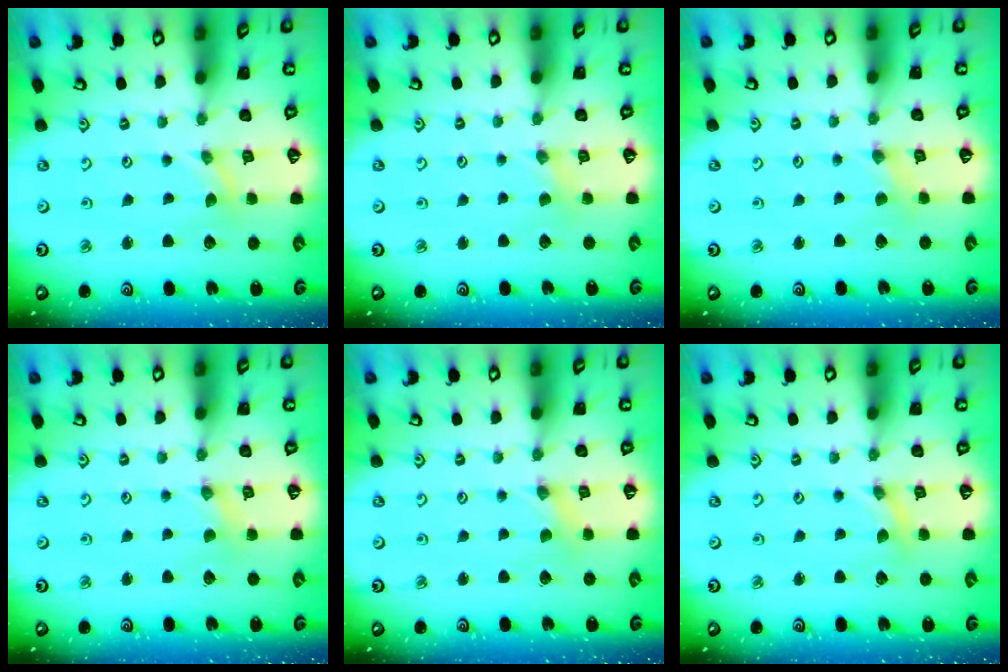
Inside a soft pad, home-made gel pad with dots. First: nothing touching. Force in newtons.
{"total": 2.4, "press": 2.3, "slide": 0.5}
{"total": 1.4, "press": 1.4, "slide": 0.3}
{"total": 0.8, "press": 0.8, "slide": 0.1}
{"total": 0.0}
{"total": 0.0}